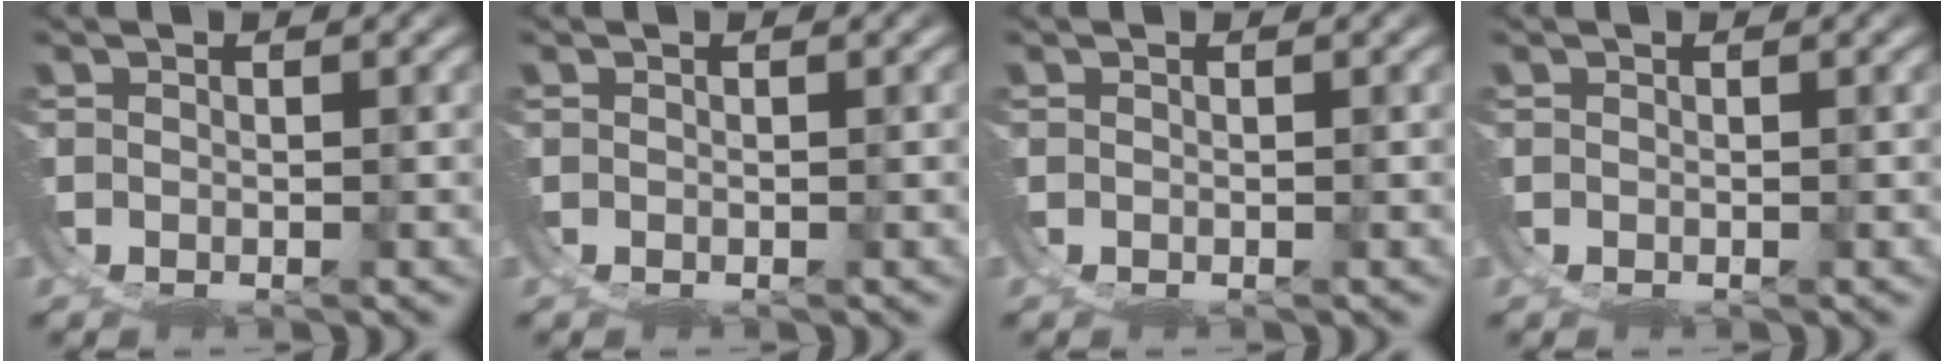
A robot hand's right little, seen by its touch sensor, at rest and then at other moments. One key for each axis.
{"total": 0.0}
{"total": 0.0}
{"total": 0.0}